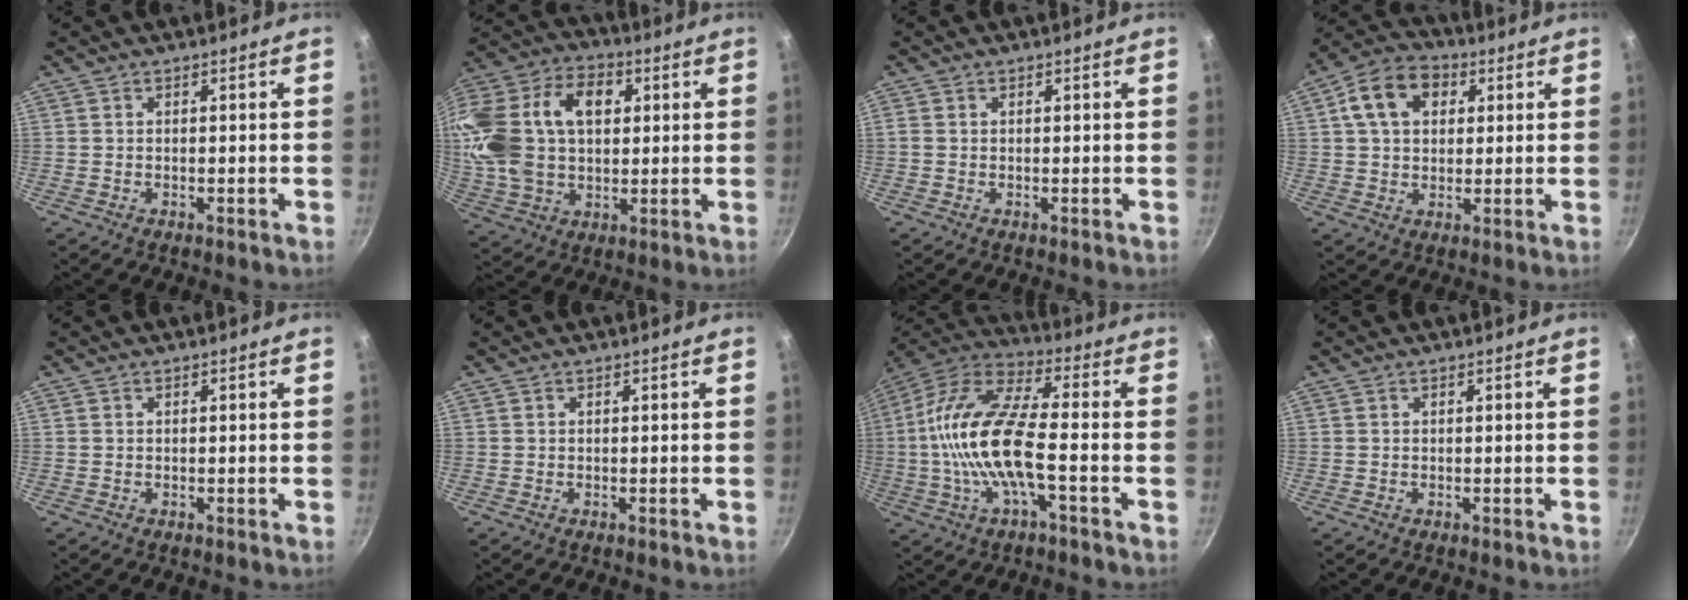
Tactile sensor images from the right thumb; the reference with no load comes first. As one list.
[{"total": 22.6, "force": [4.5, 15.2, 16.1], "torque": [-0.304, 0.025, 0.076]}, {"total": 0.7, "force": [0.1, 0.6, 0.4], "torque": [-0.008, 0.003, 0.001]}, {"total": 11.3, "force": [3.4, 8.2, 7.0], "torque": [-0.098, 0.014, 0.042]}, {"total": 0.0}, {"total": 0.0}, {"total": 17.6, "force": [-2.7, 6.2, 16.2], "torque": [-0.316, 0.038, -0.066]}, {"total": 0.0}]